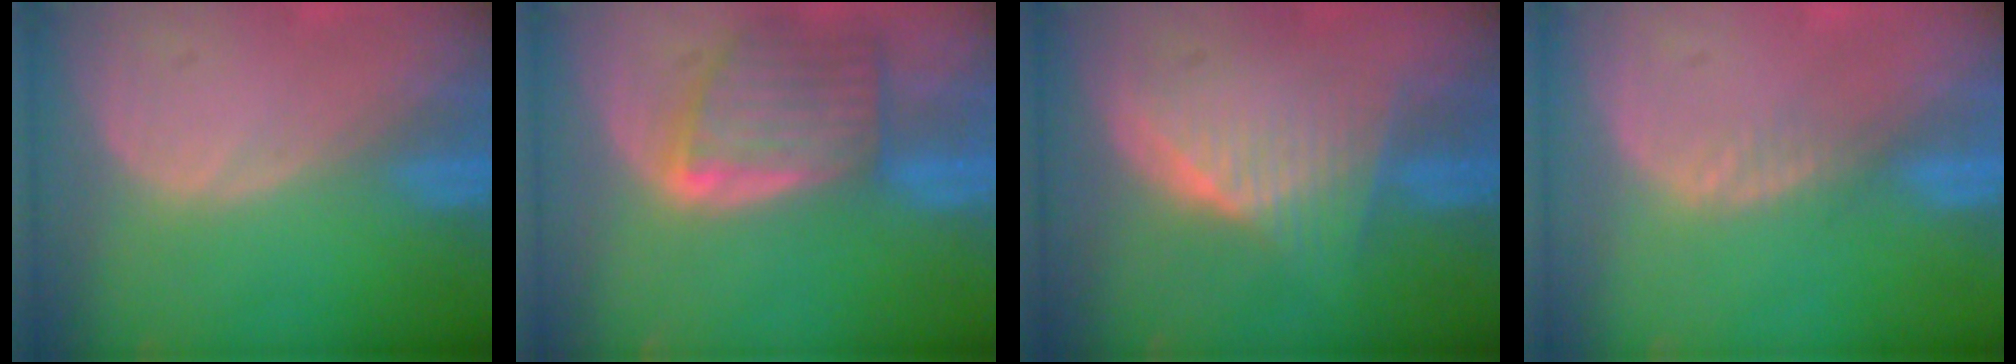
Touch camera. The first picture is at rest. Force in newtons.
{"total": 7.9, "press": 7.1, "slide": 3.4}
{"total": 6.4, "press": 6.2, "slide": 1.8}
{"total": 1.4, "press": 1.3, "slide": 0.2}